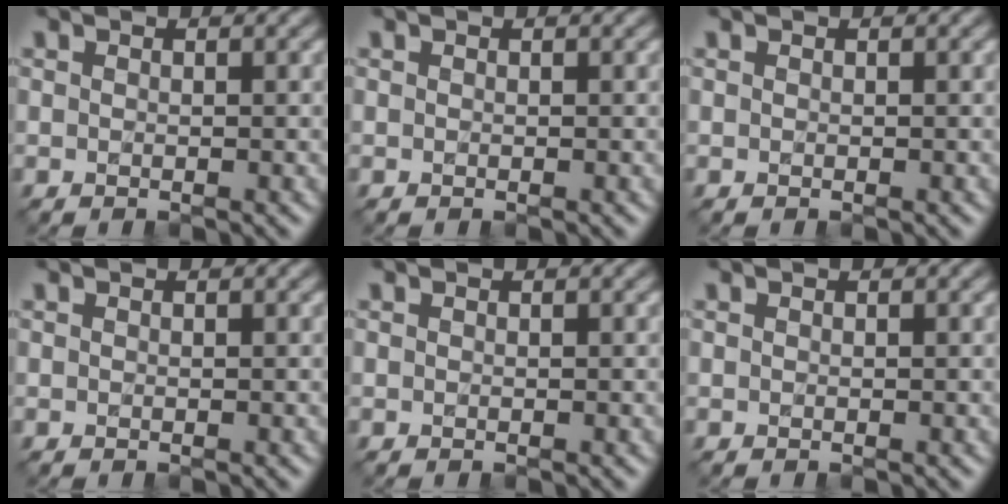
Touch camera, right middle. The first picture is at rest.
{"total": 0.0}
{"total": 0.0}
{"total": 0.0}
{"total": 0.0}
{"total": 0.0}